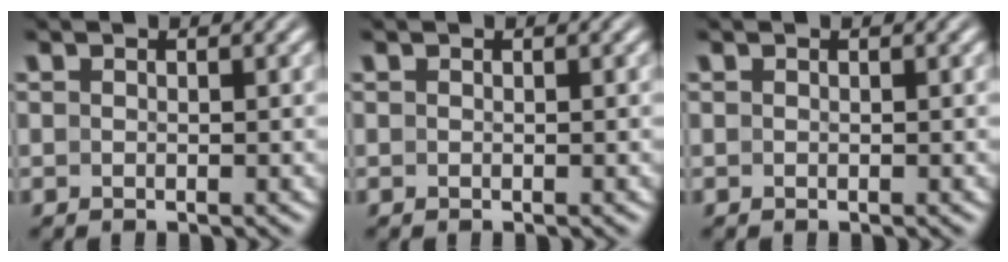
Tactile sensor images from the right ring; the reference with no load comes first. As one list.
[{"total": 0.0}, {"total": 0.0}]